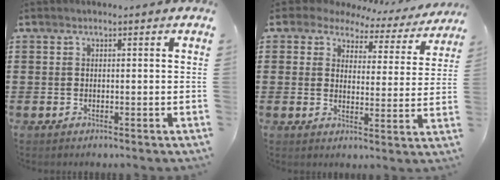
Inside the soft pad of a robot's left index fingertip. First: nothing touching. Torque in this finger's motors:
{"motor_torque": [2.14, 0.00, 0.44, -0.02]}